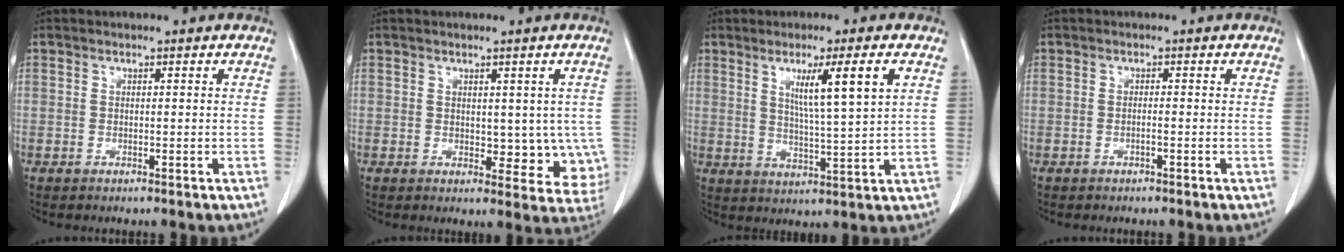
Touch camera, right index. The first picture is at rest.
{"total": 7.1, "force": [0.2, 4.4, 5.6], "torque": [-0.036, -0.004, 0.010]}
{"total": 8.5, "force": [3.4, -0.6, 7.8], "torque": [-0.128, -0.010, 0.059]}
{"total": 0.7, "force": [-0.3, -0.1, 0.7], "torque": [-0.012, 0.001, -0.006]}